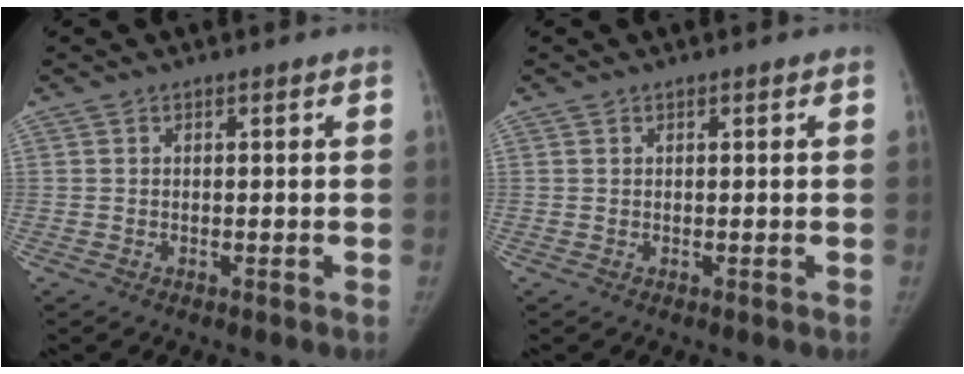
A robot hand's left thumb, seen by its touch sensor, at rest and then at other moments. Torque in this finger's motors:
{"motor_torque": [-0.36, -0.17, 0.23, -0.56, 0.01]}